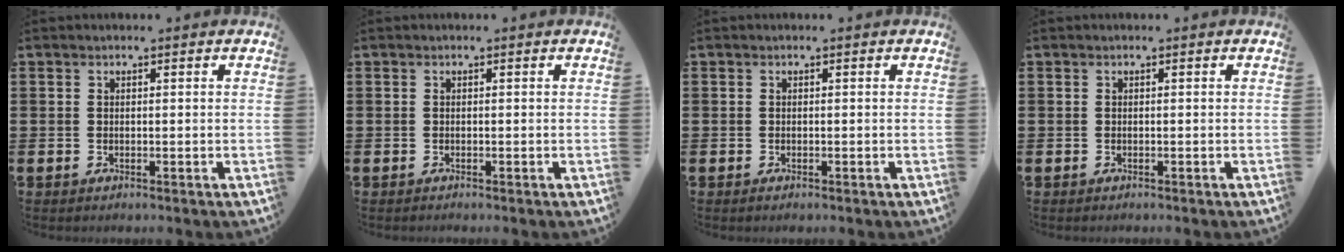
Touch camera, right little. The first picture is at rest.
{"total": 0.0}
{"total": 0.0}
{"total": 0.0}